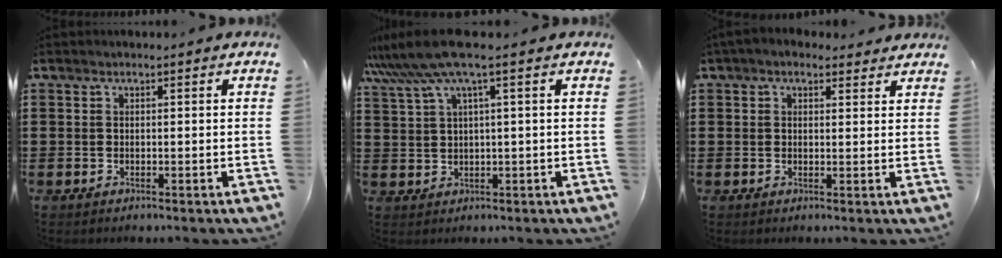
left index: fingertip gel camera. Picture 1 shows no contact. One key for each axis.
{"total": 6.6, "fx": 3.4, "fy": -0.2, "fz": 5.7, "tx": -0.141, "ty": -0.016, "tz": 0.055}
{"total": 2.4, "fx": 1.9, "fy": 1.2, "fz": 0.9, "tx": -0.024, "ty": 0.004, "tz": 0.035}